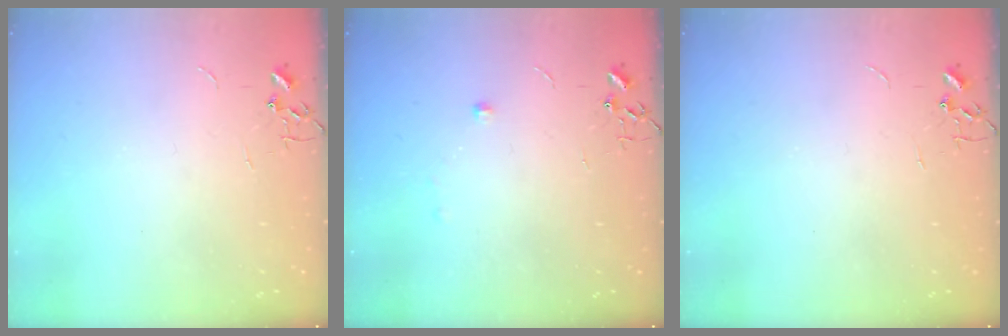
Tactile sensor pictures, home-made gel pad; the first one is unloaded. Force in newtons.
{"total": 3.7, "press": 3.6, "slide": 0.6}
{"total": 0.0}